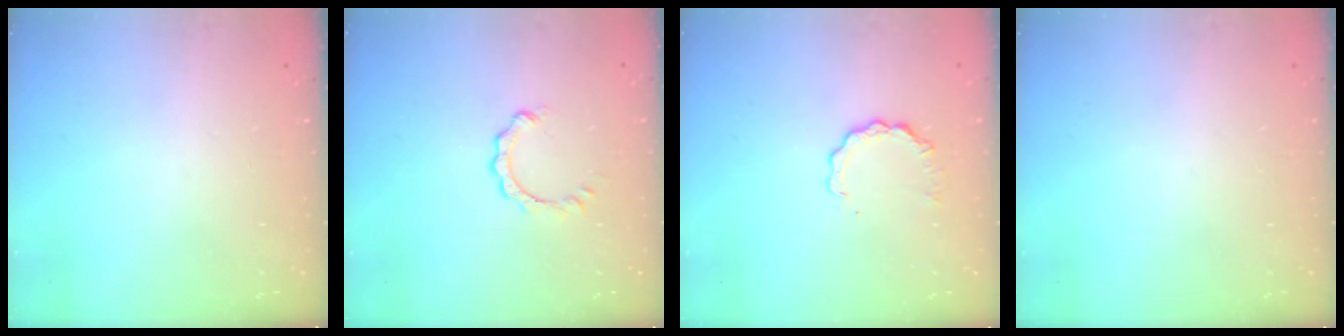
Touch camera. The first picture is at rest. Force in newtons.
{"total": 1.3, "press": 1.2, "slide": 0.2}
{"total": 5.2, "press": 5.2, "slide": 0.6}
{"total": 0.0}